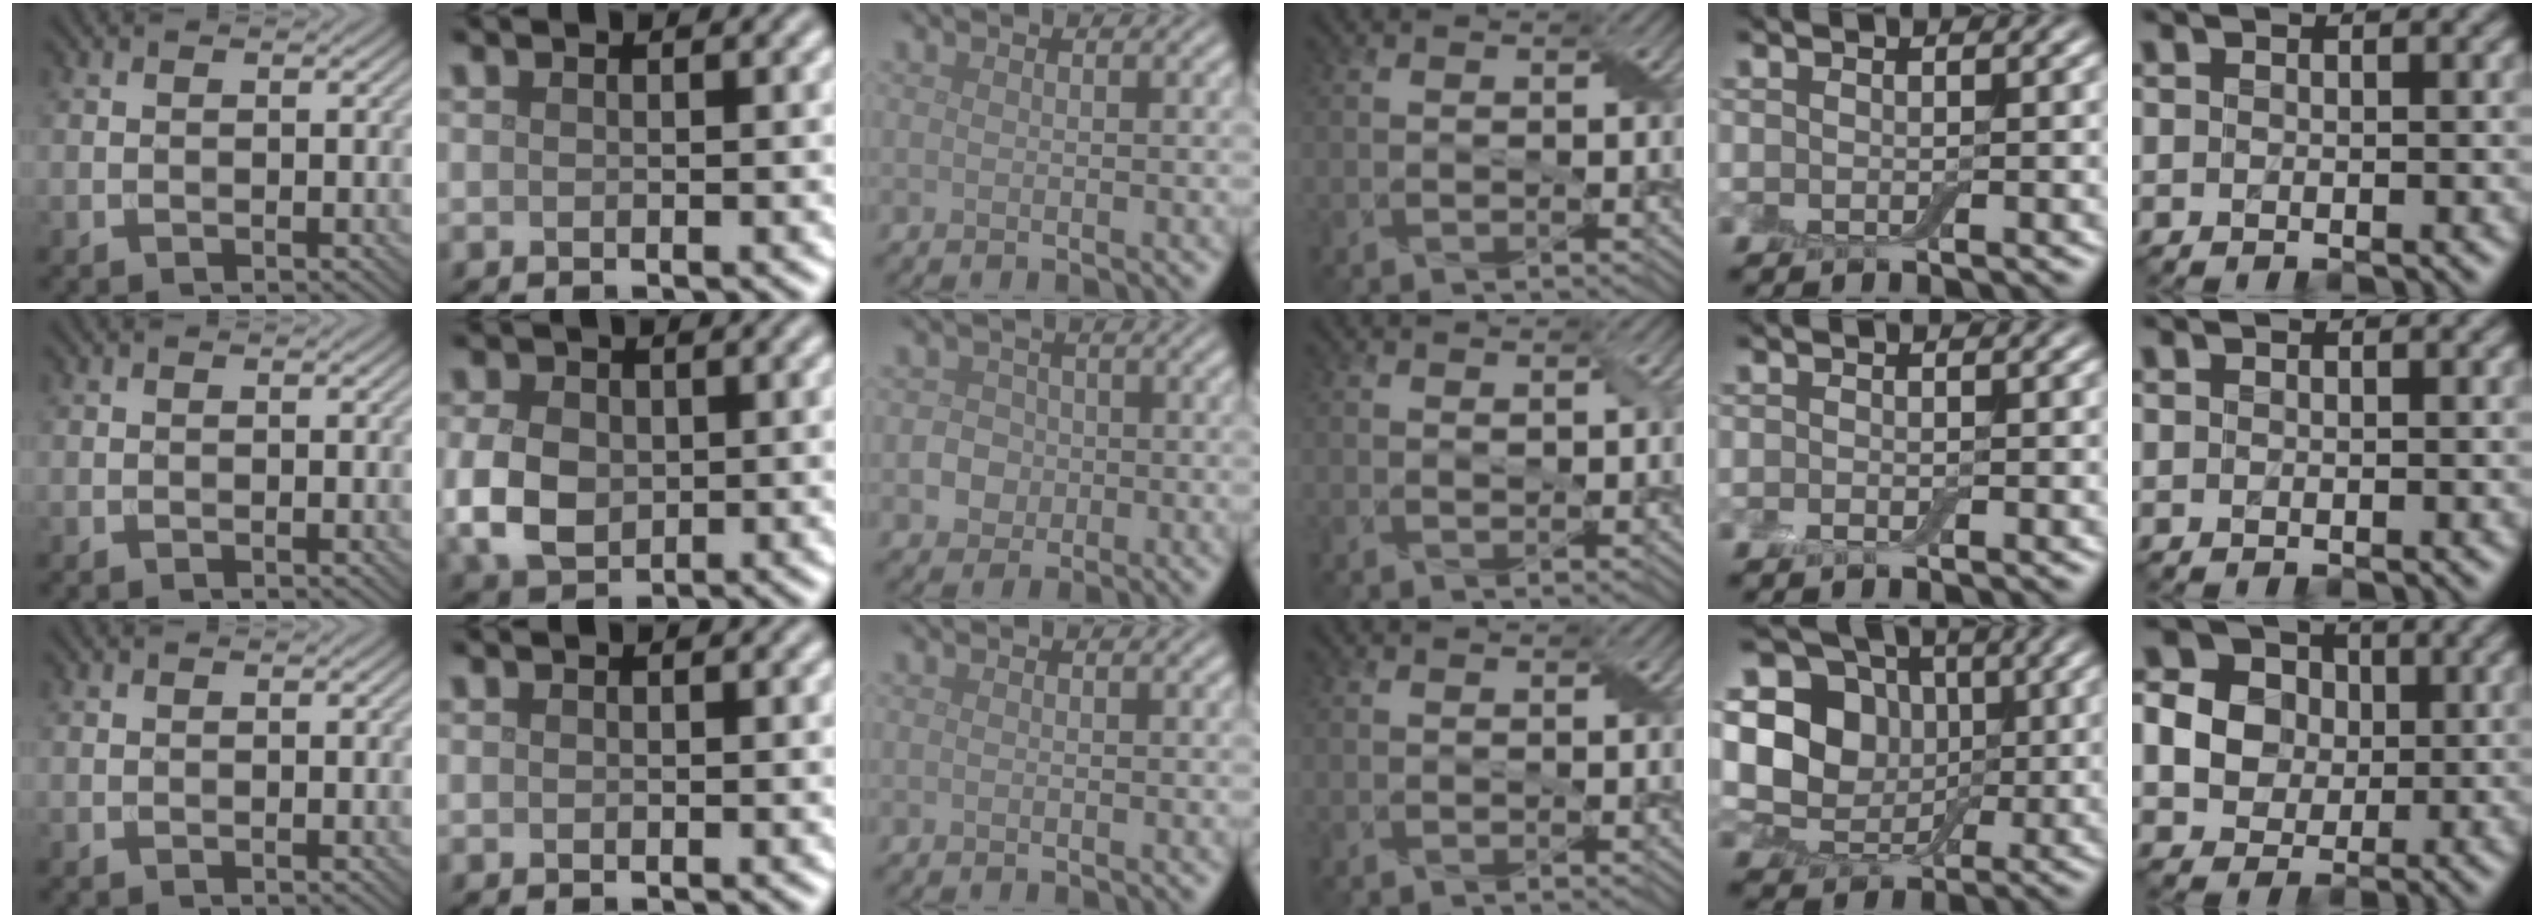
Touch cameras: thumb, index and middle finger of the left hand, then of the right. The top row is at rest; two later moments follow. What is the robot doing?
{"motion": "fold", "object": "aluminum foil"}